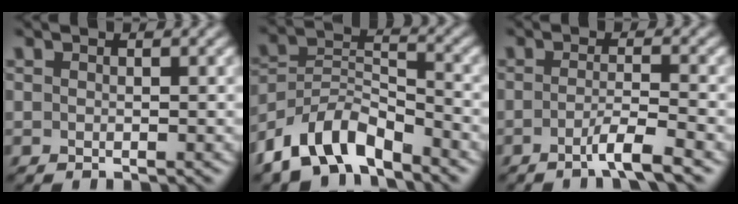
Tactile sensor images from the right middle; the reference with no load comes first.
{"total": 7.7, "force": [-5.7, 3.4, 3.8], "torque": [-0.064, 0.000, -0.119]}
{"total": 3.1, "force": [-1.7, 0.3, 2.6], "torque": [-0.040, 0.002, -0.041]}